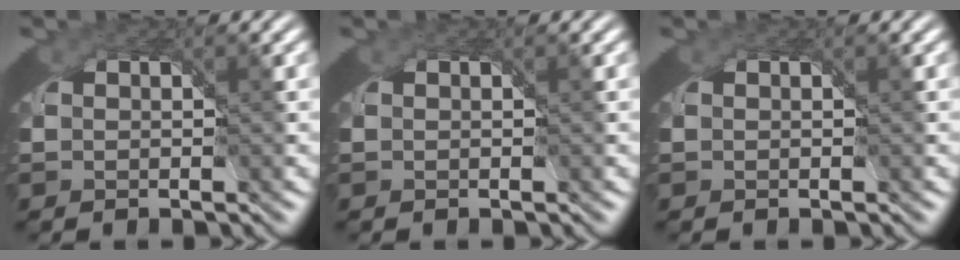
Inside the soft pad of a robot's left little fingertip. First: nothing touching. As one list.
[{"total": 0.0}, {"total": 0.0}]